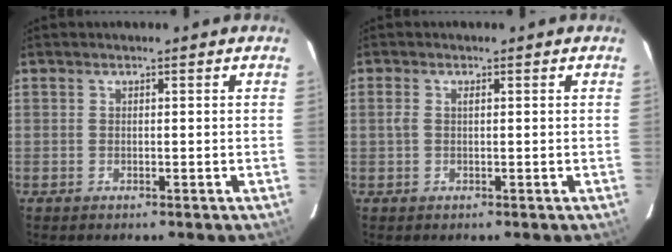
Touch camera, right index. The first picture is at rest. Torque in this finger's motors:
{"motor_torque": [0.02, 0.02, 0.11, 0.04]}